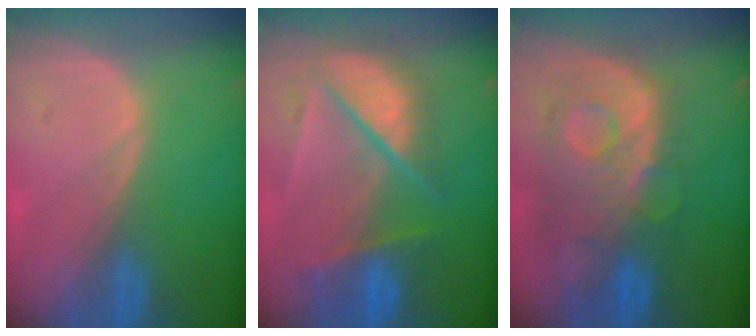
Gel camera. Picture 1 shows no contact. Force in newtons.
{"total": 9.4, "press": 8.2, "slide": 4.5}
{"total": 11.3, "press": 9.8, "slide": 5.7}